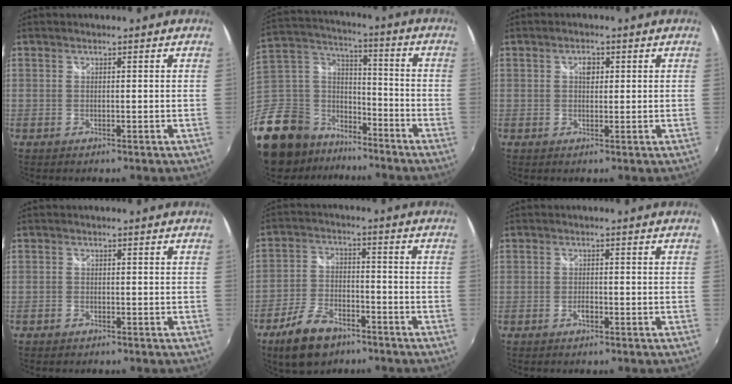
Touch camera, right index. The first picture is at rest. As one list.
[{"total": 22.6, "force": [-14.2, 15.1, 9.2], "torque": [-0.270, 0.028, -0.240]}, {"total": 2.1, "force": [0.6, 1.5, 1.4], "torque": [-0.021, 0.005, 0.008]}, {"total": 1.3, "force": [-1.1, 0.8, 0.2], "torque": [-0.007, -0.001, -0.020]}, {"total": 10.7, "force": [-7.3, 5.3, 5.7], "torque": [-0.135, -0.002, -0.132]}, {"total": 1.4, "force": [-0.8, 0.7, 0.9], "torque": [-0.018, 0.001, -0.016]}]